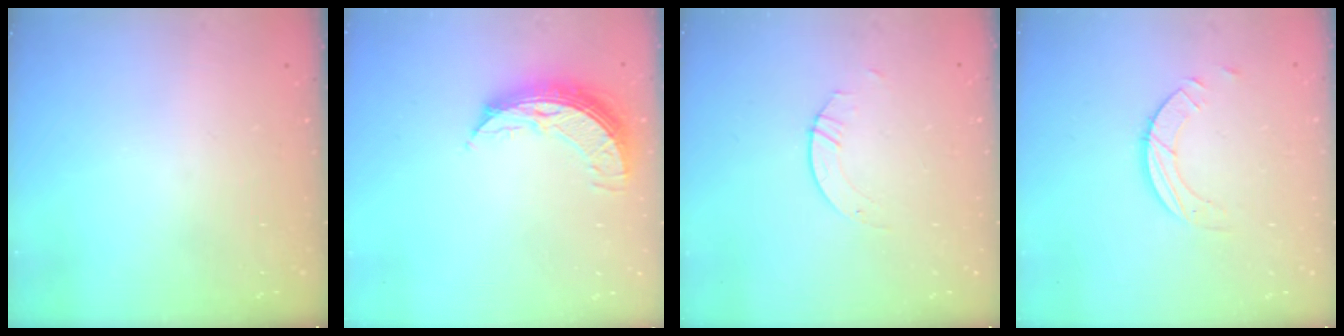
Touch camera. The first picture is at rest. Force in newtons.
{"total": 8.7, "press": 8.6, "slide": 0.9}
{"total": 2.1, "press": 2.1, "slide": 0.1}
{"total": 3.9, "press": 3.9, "slide": 0.4}